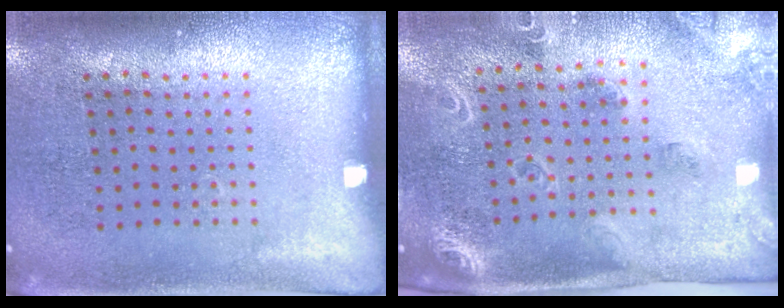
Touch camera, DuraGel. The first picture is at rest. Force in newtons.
{"total": 1.7, "press": 1.7, "slide": 0.3}